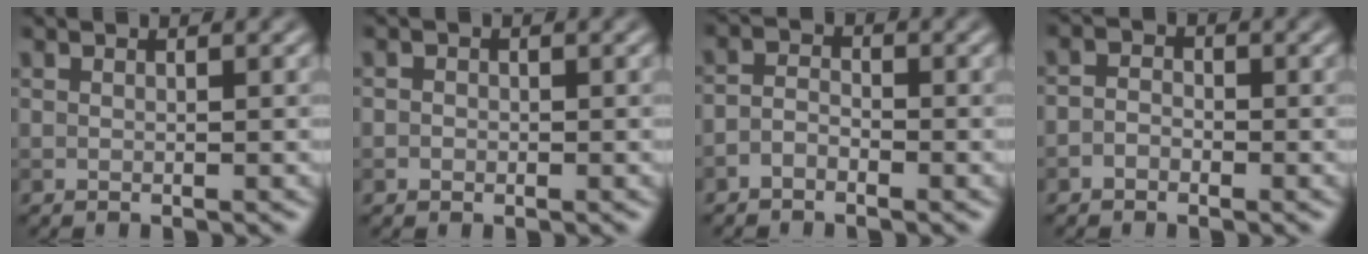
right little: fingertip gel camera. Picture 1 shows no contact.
{"total": 0.8, "force": [-0.2, 0.7, 0.2], "torque": [0.002, -0.004, -0.006]}
{"total": 1.6, "force": [-1.1, 0.9, 0.8], "torque": [-0.016, 0.005, -0.027]}
{"total": 1.4, "force": [-0.8, 1.0, 0.6], "torque": [-0.006, 0.003, -0.022]}